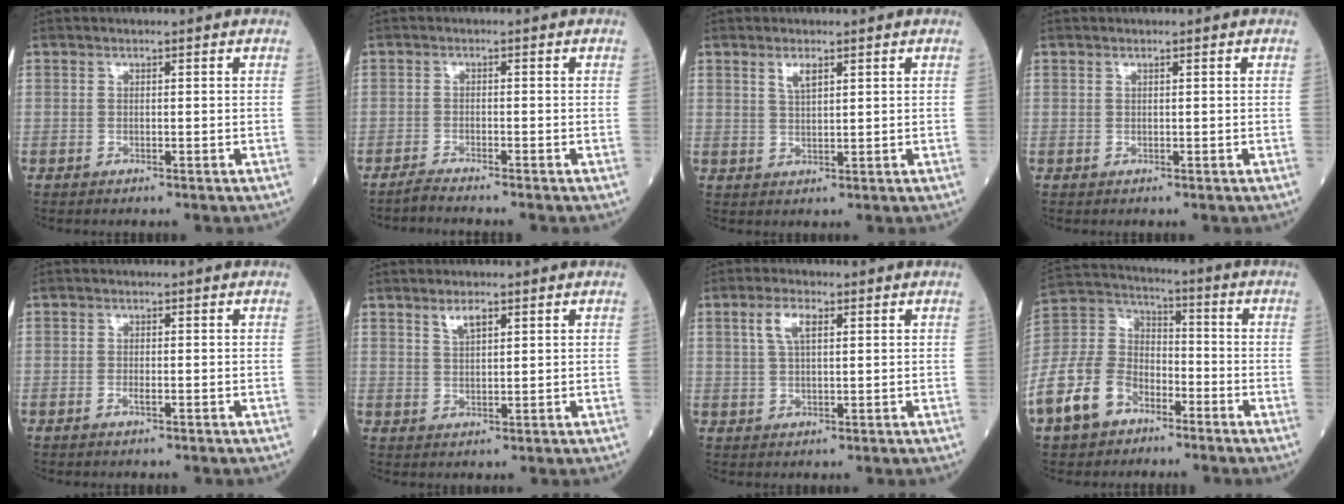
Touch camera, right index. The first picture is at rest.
{"total": 2.1, "force": [-2.0, -0.4, 0.5], "torque": [-0.012, -0.002, -0.036]}
{"total": 2.4, "force": [1.5, 0.6, 1.7], "torque": [-0.038, 0.001, 0.034]}
{"total": 0.0}
{"total": 0.8, "force": [-0.5, 0.2, 0.6], "torque": [-0.015, 0.001, -0.009]}
{"total": 2.6, "force": [1.7, 0.7, 1.8], "torque": [-0.037, 0.003, 0.035]}
{"total": 3.9, "force": [1.7, 1.4, 3.3], "torque": [-0.074, 0.011, 0.037]}
{"total": 13.5, "force": [-7.9, 8.6, 6.8], "torque": [-0.174, 0.006, -0.156]}